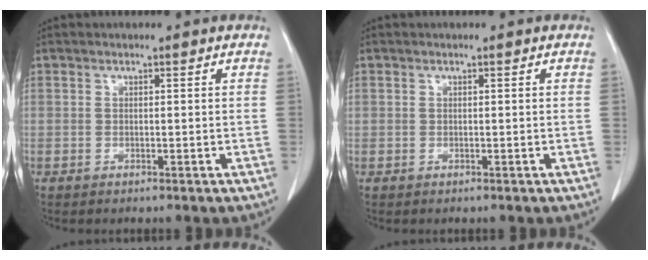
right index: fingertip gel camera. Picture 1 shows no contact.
{"total": 0.0}